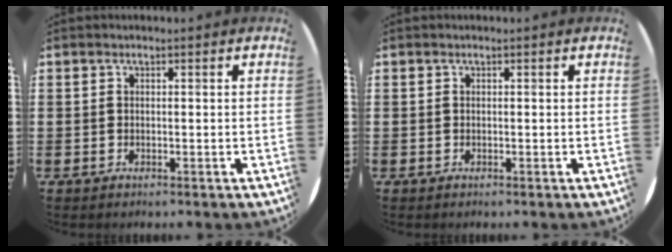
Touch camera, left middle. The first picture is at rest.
{"total": 0.0}